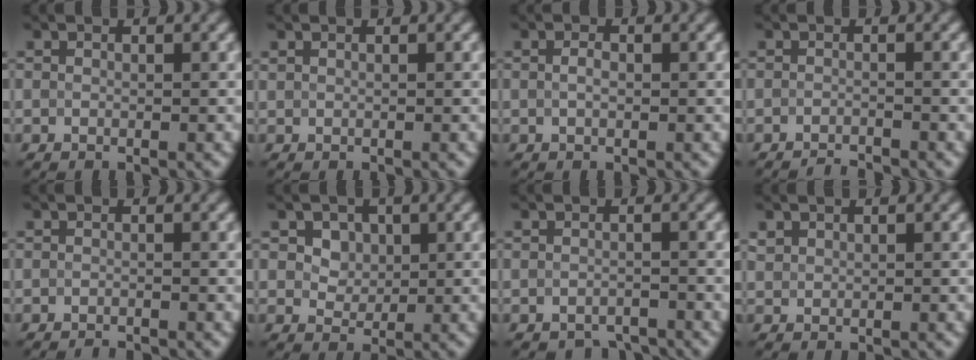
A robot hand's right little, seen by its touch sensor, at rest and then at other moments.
{"total": 0.0}
{"total": 1.1, "force": [0.0, 0.6, 0.9], "torque": [-0.020, 0.001, -0.001]}
{"total": 1.5, "force": [-1.4, 0.2, 0.5], "torque": [0.001, -0.002, -0.028]}
{"total": 0.8, "force": [-0.8, 0.1, 0.2], "torque": [-0.001, -0.002, -0.017]}
{"total": 2.5, "force": [0.9, 2.0, 1.2], "torque": [-0.024, -0.007, 0.025]}
{"total": 2.0, "force": [-1.9, 0.6, 0.3], "torque": [0.003, 0.000, -0.028]}
{"total": 0.7, "force": [0.5, 0.5, 0.0], "torque": [-0.001, -0.001, 0.014]}